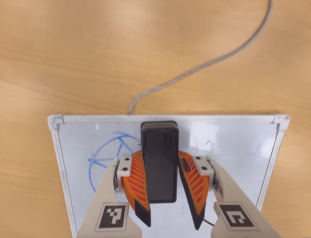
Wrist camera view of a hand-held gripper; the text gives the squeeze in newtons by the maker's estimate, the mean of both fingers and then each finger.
{"total": 10.6, "left": 12.1, "right": 9.1}